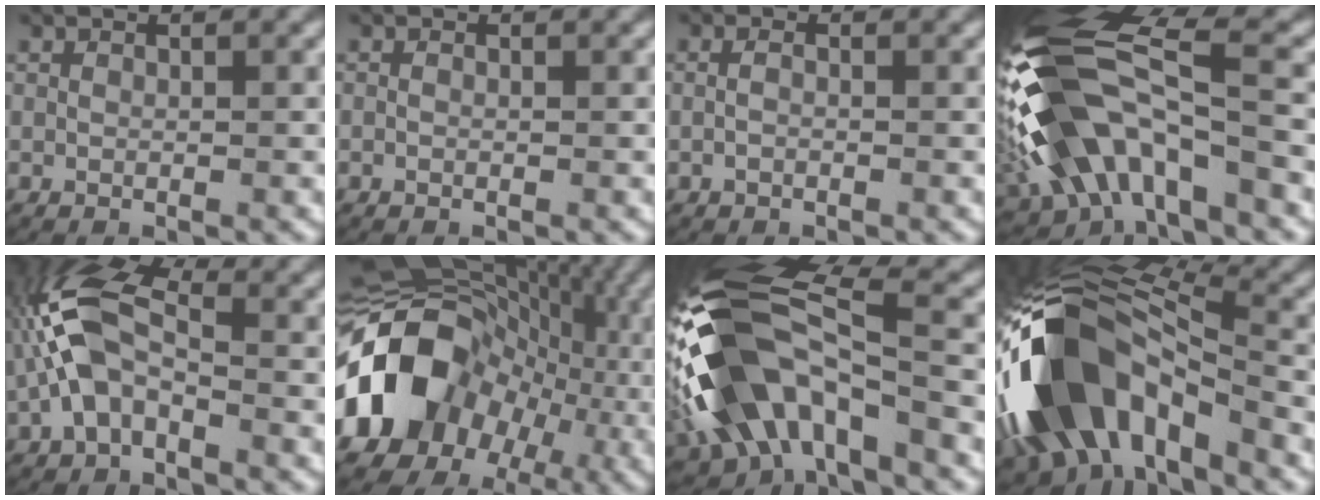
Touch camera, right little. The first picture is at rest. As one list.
[{"total": 0.0}, {"total": 0.7, "force": [-0.3, 0.3, 0.6], "torque": [-0.013, -0.001, -0.004]}, {"total": 10.6, "force": [-0.3, 6.0, 8.7], "torque": [-0.225, -0.012, 0.006]}, {"total": 7.1, "force": [0.0, 4.5, 5.4], "torque": [-0.125, -0.004, -0.003]}, {"total": 18.5, "force": [-1.3, 14.0, 12.0], "torque": [-0.213, -0.023, -0.019]}, {"total": 12.3, "force": [-0.7, 7.4, 9.8], "torque": [-0.230, -0.013, -0.006]}, {"total": 15.5, "force": [-2.2, 9.7, 11.9], "torque": [-0.229, -0.008, -0.035]}]